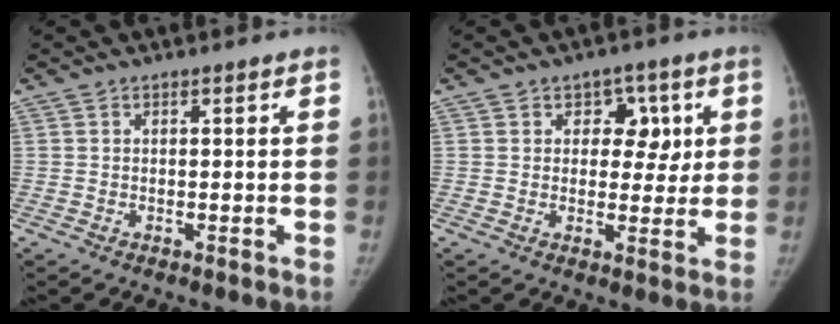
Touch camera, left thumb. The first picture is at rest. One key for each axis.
{"total": 7.0, "fx": 2.0, "fy": 5.3, "fz": 4.0, "tx": -0.003, "ty": -0.005, "tz": 0.024}